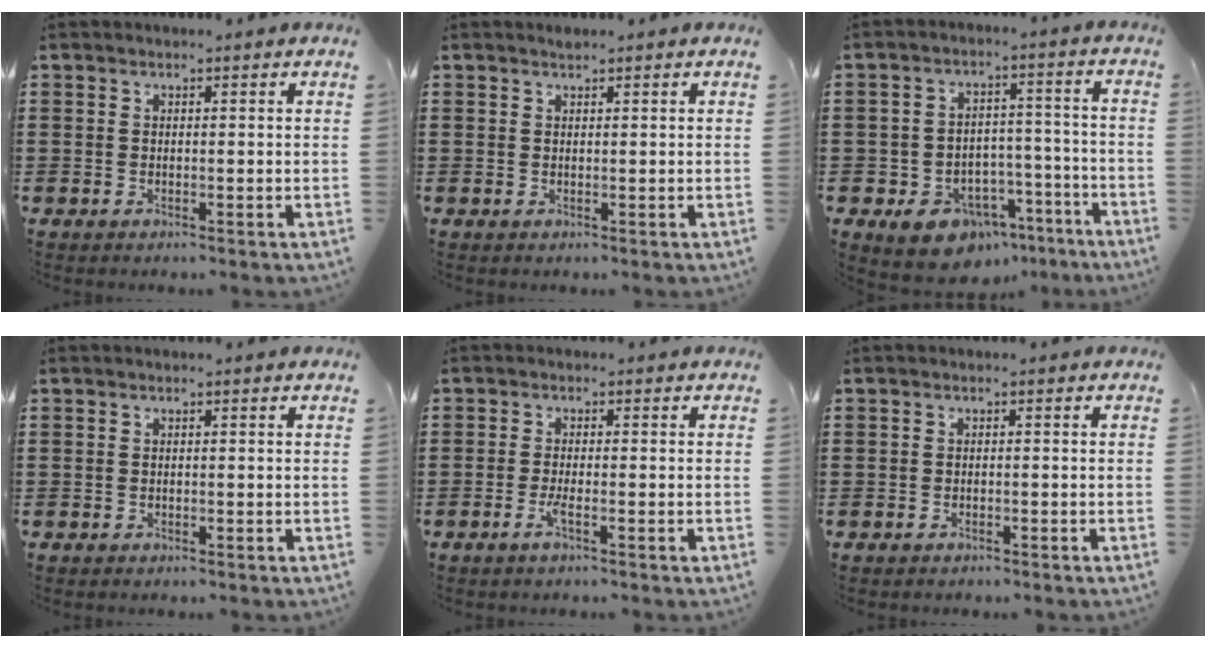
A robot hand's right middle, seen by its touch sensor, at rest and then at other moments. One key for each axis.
{"total": 0.6, "fx": 0.6, "fy": 0.1, "fz": 0.1, "tx": -0.003, "ty": -0.003, "tz": 0.011}
{"total": 8.0, "fx": -5.8, "fy": 4.8, "fz": 2.9, "tx": -0.057, "ty": 0.036, "tz": -0.105}
{"total": 0.0}
{"total": 2.0, "fx": -0.9, "fy": 0.2, "fz": 1.8, "tx": -0.042, "ty": -0.004, "tz": -0.019}
{"total": 0.6, "fx": -0.6, "fy": 0.3, "fz": 0.0, "tx": -0.001, "ty": 0.001, "tz": -0.013}